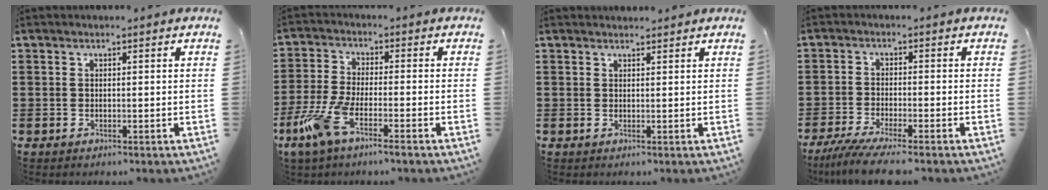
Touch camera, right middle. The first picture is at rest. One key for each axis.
{"total": 6.9, "fx": -4.1, "fy": 1.3, "fz": 5.3, "tx": -0.134, "ty": -0.018, "tz": -0.081}
{"total": 1.0, "fx": 1.0, "fy": 0.1, "fz": 0.1, "tx": 0.004, "ty": -0.003, "tz": 0.018}
{"total": 4.5, "fx": -3.9, "fy": -0.2, "fz": 2.4, "tx": -0.060, "ty": -0.022, "tz": -0.076}